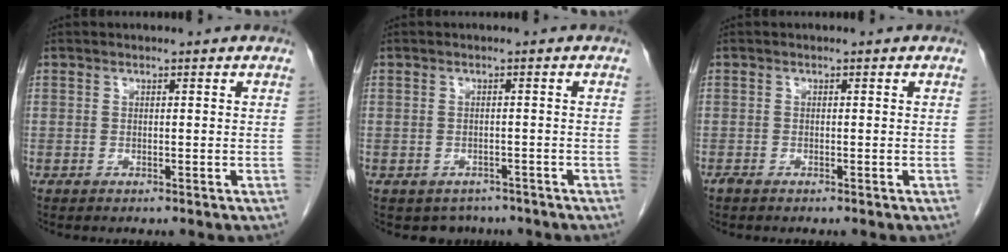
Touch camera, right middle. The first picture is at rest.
{"total": 3.6, "force": [-2.8, 2.2, 0.3], "torque": [0.000, 0.006, -0.036]}
{"total": 0.6, "force": [-0.5, 0.2, 0.3], "torque": [-0.011, -0.002, -0.010]}